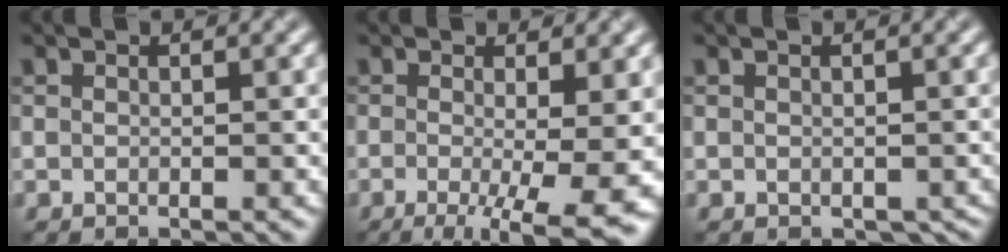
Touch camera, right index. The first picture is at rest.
{"total": 8.8, "force": [-2.3, 2.6, 8.1], "torque": [-0.112, -0.017, -0.024]}
{"total": 1.0, "force": [-0.3, 0.8, 0.6], "torque": [-0.009, -0.008, 0.000]}